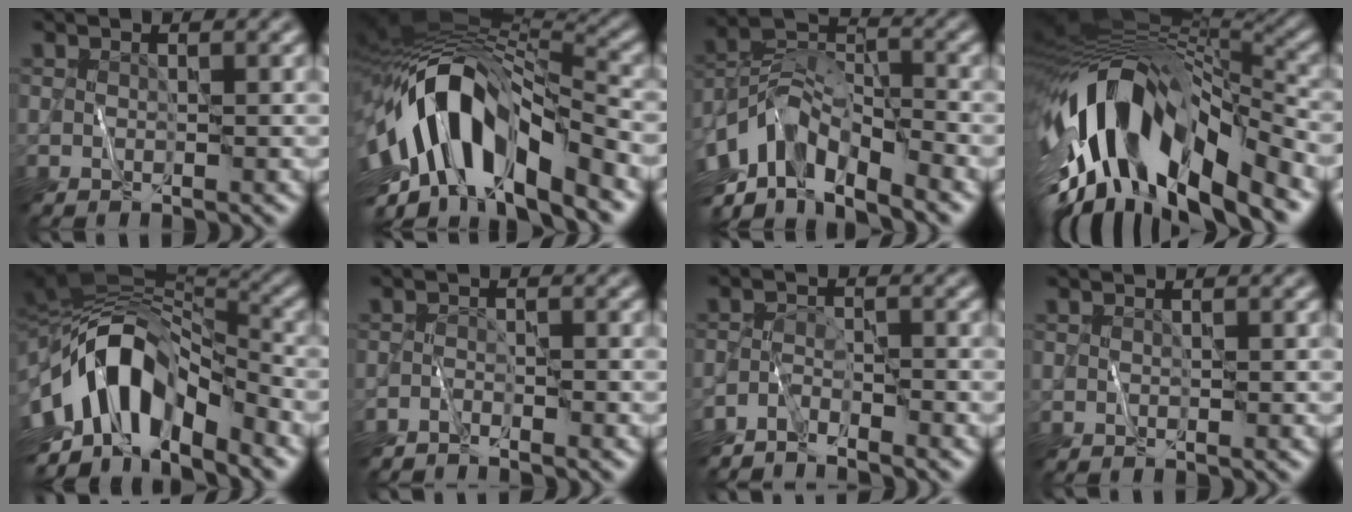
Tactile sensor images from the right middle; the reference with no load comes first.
{"total": 14.0, "force": [-4.8, 6.5, 11.5], "torque": [-0.202, 0.011, -0.086]}
{"total": 10.0, "force": [-4.9, 4.5, 7.5], "torque": [-0.133, 0.006, -0.101]}
{"total": 15.4, "force": [-5.6, 6.9, 12.6], "torque": [-0.236, 0.010, -0.096]}
{"total": 13.4, "force": [-4.7, 7.1, 10.3], "torque": [-0.177, 0.004, -0.091]}
{"total": 1.5, "force": [-1.5, -0.1, 0.2], "torque": [-0.006, 0.000, -0.034]}
{"total": 2.5, "force": [-2.4, 0.3, 0.8], "torque": [-0.016, 0.002, -0.055]}
{"total": 0.0}